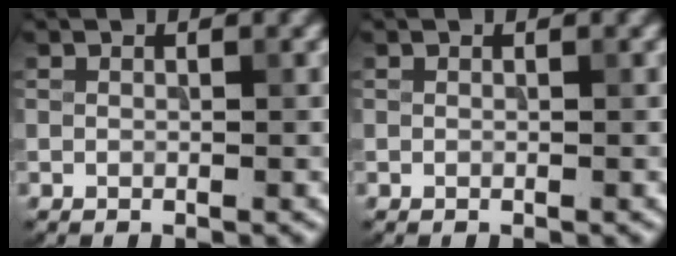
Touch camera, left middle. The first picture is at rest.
{"total": 0.0}